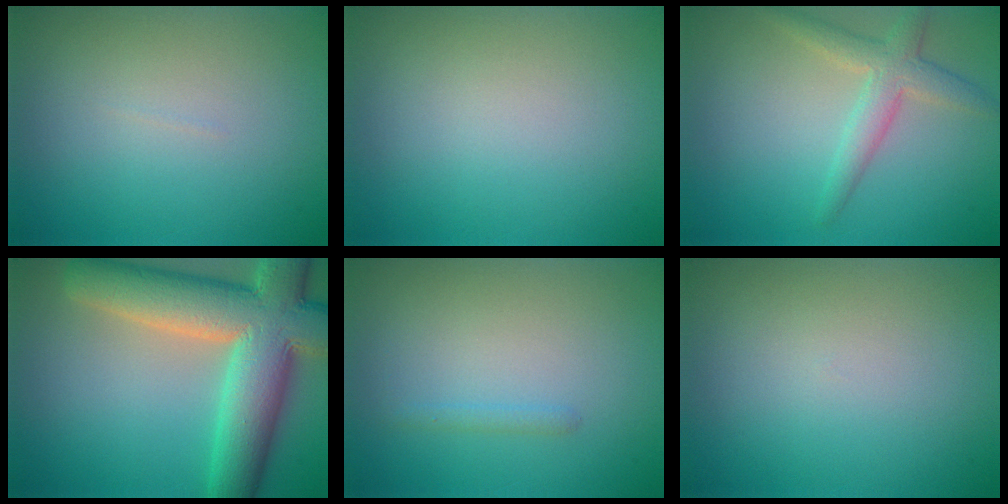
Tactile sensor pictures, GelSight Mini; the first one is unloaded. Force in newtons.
{"total": 0.0}
{"total": 3.0, "press": 3.0, "slide": 0.1}
{"total": 12.2, "press": 12.1, "slide": 1.1}
{"total": 0.7, "press": 0.7, "slide": 0.0}
{"total": 0.0}